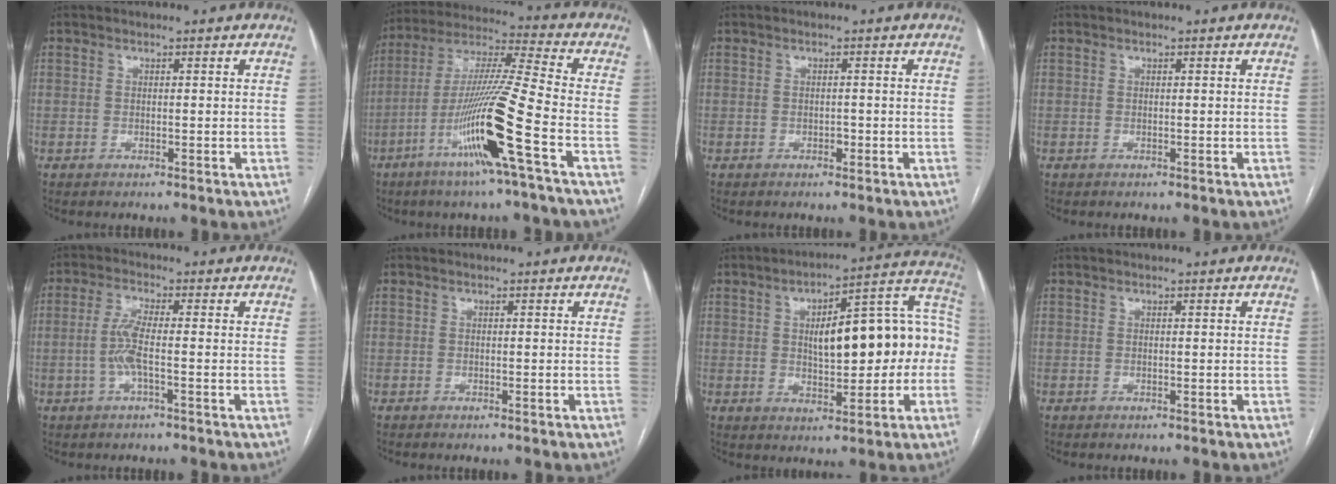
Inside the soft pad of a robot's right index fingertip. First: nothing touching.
{"total": 16.6, "force": [-6.7, -1.4, 15.1], "torque": [-0.297, -0.014, -0.129]}
{"total": 0.8, "force": [-0.3, 0.5, 0.6], "torque": [-0.010, 0.001, -0.005]}
{"total": 0.0}
{"total": 4.6, "force": [-1.0, 0.3, 4.4], "torque": [-0.100, 0.003, -0.021]}
{"total": 0.0}
{"total": 17.7, "force": [0.4, 5.7, 16.8], "torque": [-0.231, 0.050, 0.014]}
{"total": 0.0}